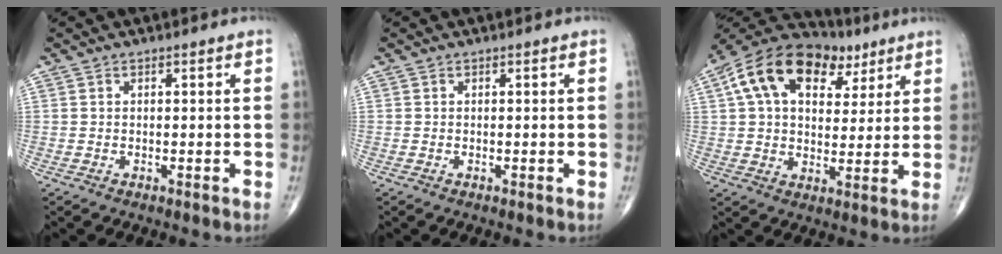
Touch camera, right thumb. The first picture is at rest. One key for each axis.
{"total": 0.0}
{"total": 19.9, "fx": 8.6, "fy": 12.1, "fz": 13.4, "tx": -0.210, "ty": 0.014, "tz": 0.137}